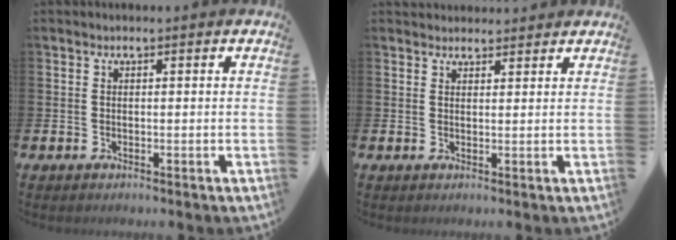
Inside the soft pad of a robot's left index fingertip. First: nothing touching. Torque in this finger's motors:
{"motor_torque": [-0.52, -0.89, 0.01, 0.01]}